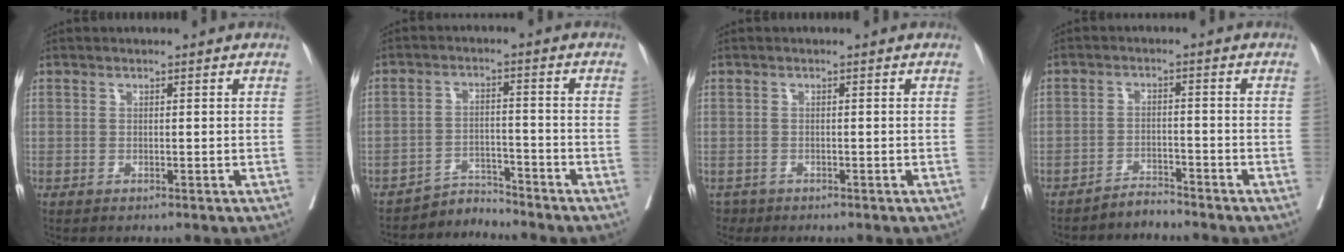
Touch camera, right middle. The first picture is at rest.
{"total": 2.2, "force": [-0.9, -0.8, -1.9], "torque": [0.044, -0.006, -0.012]}
{"total": 1.1, "force": [-0.9, 0.6, -0.2], "torque": [0.001, 0.000, -0.015]}
{"total": 1.1, "force": [0.2, -0.8, -0.8], "torque": [0.022, -0.018, 0.003]}